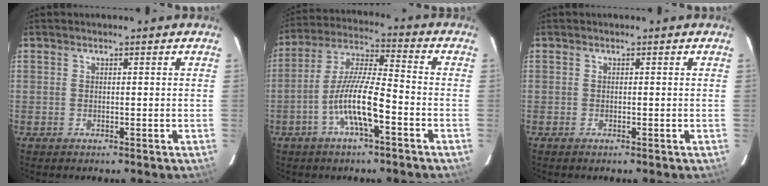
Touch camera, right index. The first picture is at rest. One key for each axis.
{"total": 10.7, "fx": -4.7, "fy": 1.7, "fz": 9.5, "tx": -0.196, "ty": 0.003, "tz": -0.090}
{"total": 0.0}